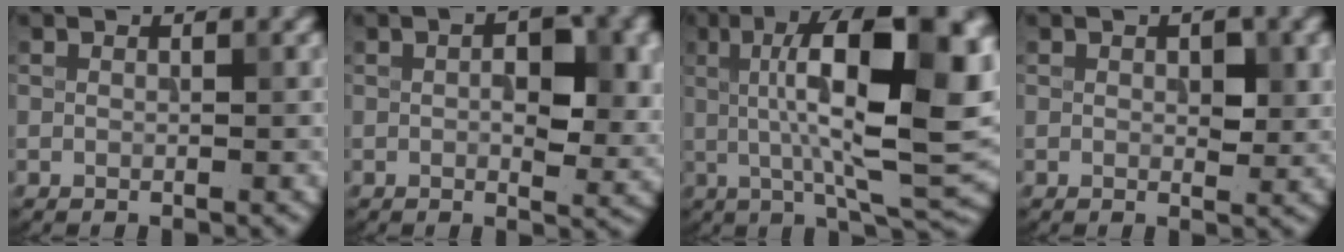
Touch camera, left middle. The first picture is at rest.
{"total": 5.5, "force": [0.7, 2.6, 4.8], "torque": [-0.068, -0.001, 0.012]}
{"total": 15.2, "force": [2.6, 4.3, 14.3], "torque": [-0.213, 0.007, 0.033]}
{"total": 2.0, "force": [0.3, 0.9, 1.7], "torque": [-0.022, -0.003, 0.006]}